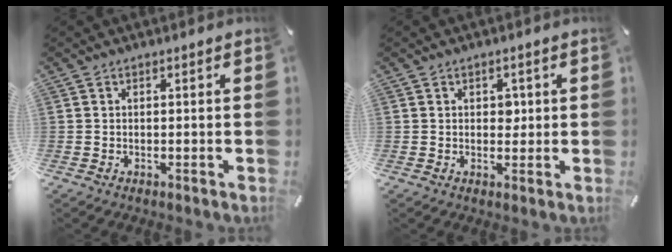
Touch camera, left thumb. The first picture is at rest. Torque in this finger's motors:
{"motor_torque": [0.21, 0.41, 0.28, -0.25, 0.00]}